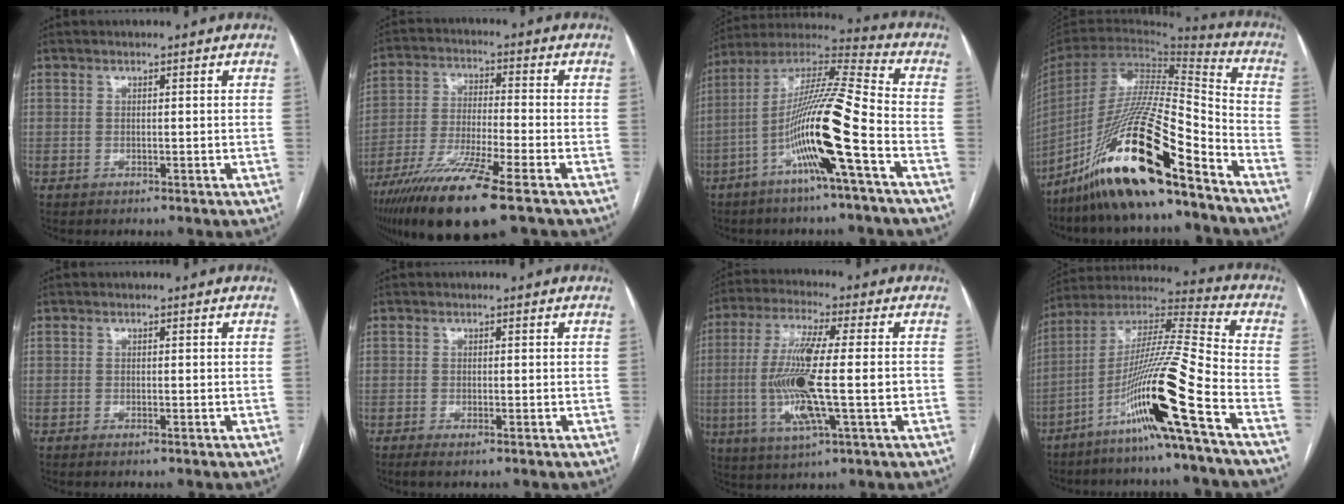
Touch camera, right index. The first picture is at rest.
{"total": 14.1, "force": [-9.0, 0.3, 10.8], "torque": [-0.218, -0.039, -0.166]}
{"total": 16.5, "force": [-5.9, -0.4, 15.5], "torque": [-0.294, 0.005, -0.115]}
{"total": 23.5, "force": [-15.9, 1.7, 17.2], "torque": [-0.333, -0.033, -0.292]}
{"total": 0.7, "force": [-0.5, -0.2, 0.4], "torque": [-0.009, -0.001, -0.010]}
{"total": 1.5, "force": [-1.0, -0.1, 1.0], "torque": [-0.018, -0.003, -0.020]}
{"total": 14.1, "force": [-1.7, 1.3, 14.0], "torque": [-0.276, -0.008, -0.033]}
{"total": 18.0, "force": [-8.6, -1.8, 15.7], "torque": [-0.304, -0.013, -0.163]}